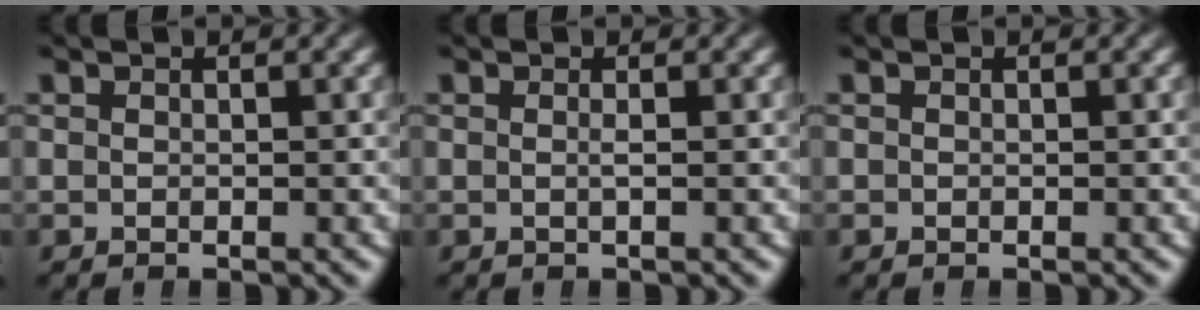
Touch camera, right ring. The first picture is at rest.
{"total": 0.6, "force": [-0.2, -0.3, 0.4], "torque": [-0.017, -0.004, -0.005]}
{"total": 0.0}